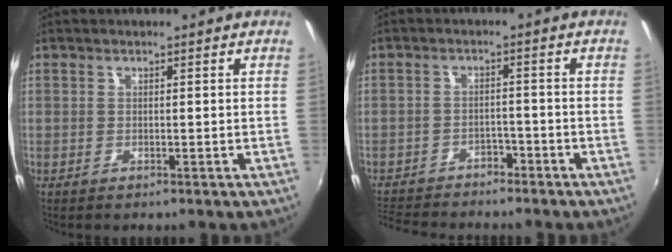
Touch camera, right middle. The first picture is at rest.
{"total": 9.7, "force": [-8.8, 3.3, 2.7], "torque": [-0.078, -0.001, -0.140]}